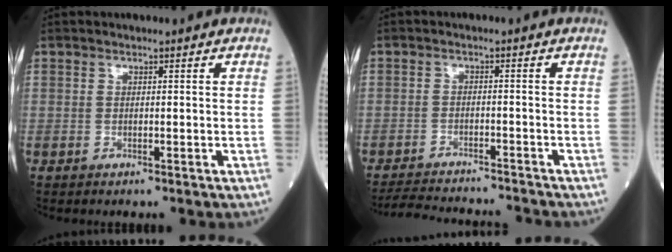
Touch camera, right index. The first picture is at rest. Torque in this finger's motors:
{"motor_torque": [-1.68, -0.46, -1.05, -0.21]}